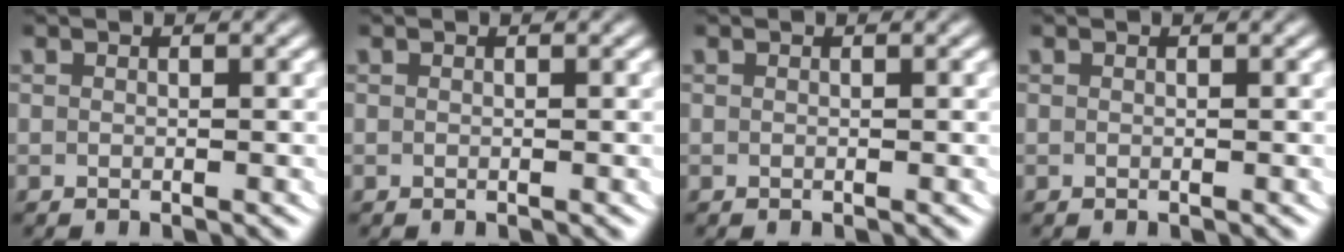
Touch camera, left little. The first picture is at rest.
{"total": 0.0}
{"total": 0.0}
{"total": 0.0}